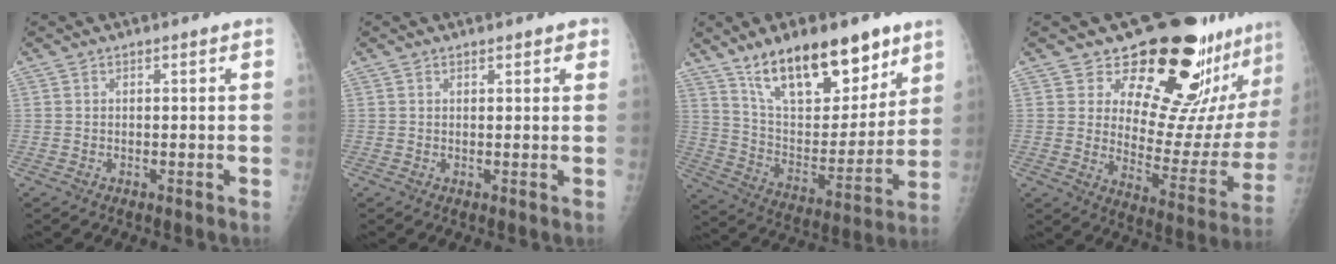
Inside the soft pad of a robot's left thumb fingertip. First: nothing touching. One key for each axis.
{"total": 1.9, "fx": 1.3, "fy": 0.9, "fz": 1.0, "tx": 0.001, "ty": -0.004, "tz": 0.013}
{"total": 22.3, "fx": 14.7, "fy": 9.4, "fz": 13.9, "tx": -0.174, "ty": -0.061, "tz": 0.256}
{"total": 23.3, "fx": 18.3, "fy": 8.6, "fz": 11.6, "tx": -0.106, "ty": -0.131, "tz": 0.240}